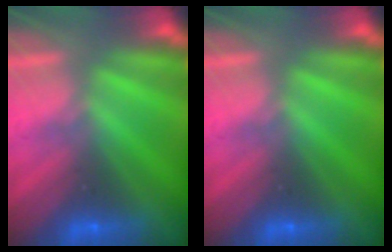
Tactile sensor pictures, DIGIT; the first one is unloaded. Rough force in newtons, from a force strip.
{"total": 0.0}